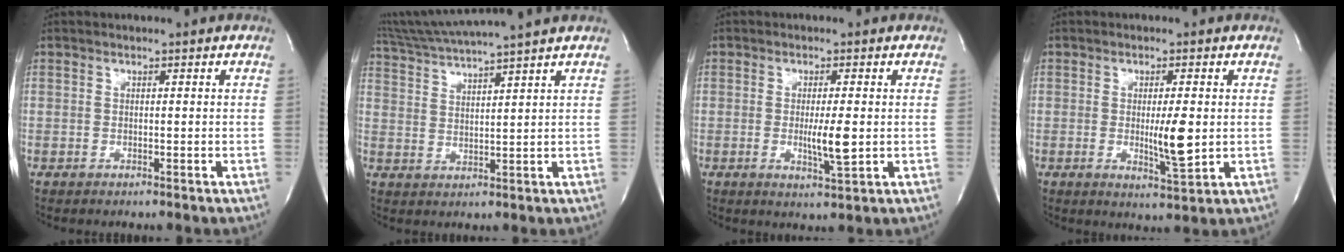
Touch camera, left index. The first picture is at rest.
{"total": 11.8, "force": [10.3, -1.7, 5.4], "torque": [-0.103, 0.015, 0.167]}
{"total": 4.3, "force": [-0.4, 0.3, 4.3], "torque": [-0.077, -0.012, -0.004]}
{"total": 5.2, "force": [-0.2, 0.7, 5.2], "torque": [-0.085, -0.014, -0.002]}